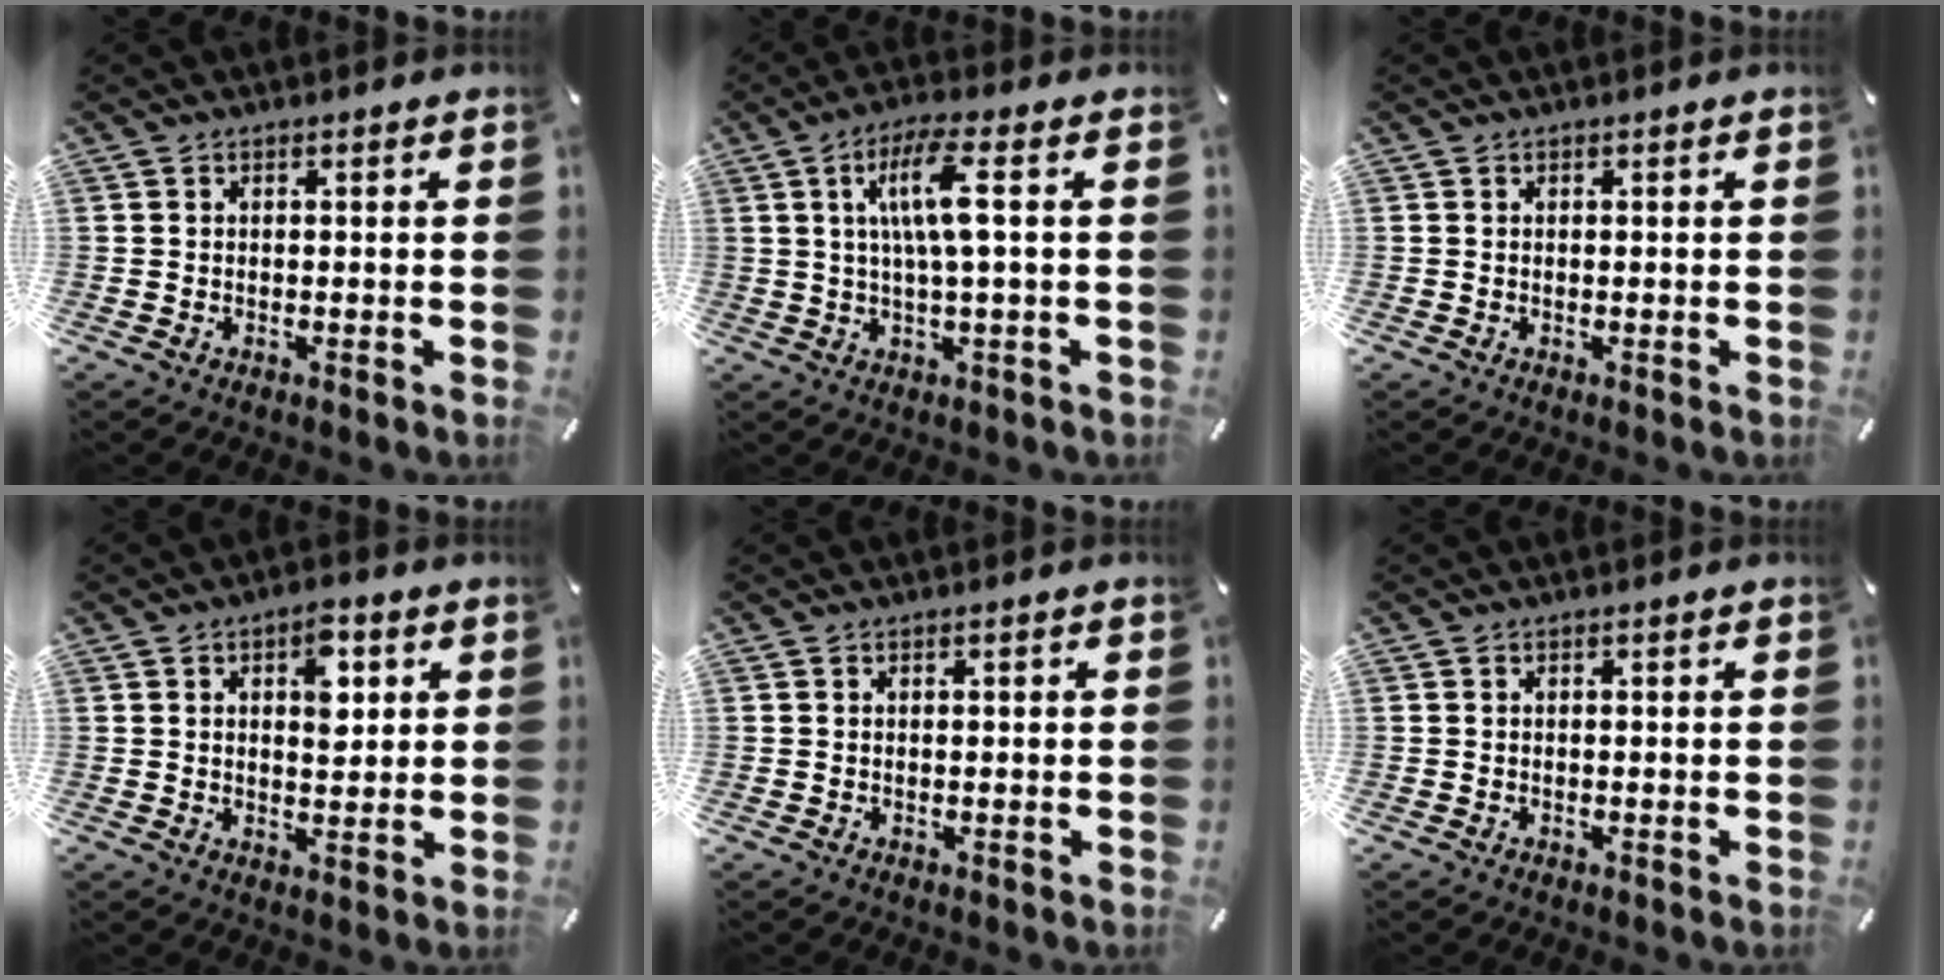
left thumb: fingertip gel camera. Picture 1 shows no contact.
{"total": 9.8, "force": [2.0, 1.7, 9.4], "torque": [-0.188, 0.001, 0.028]}
{"total": 0.0}
{"total": 6.9, "force": [2.3, 3.9, 5.2], "torque": [-0.053, -0.012, 0.028]}
{"total": 0.0}
{"total": 0.0}